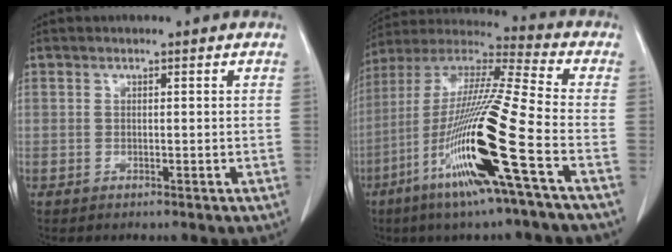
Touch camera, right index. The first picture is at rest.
{"total": 20.7, "force": [-7.7, -0.7, 19.2], "torque": [-0.401, -0.032, -0.157]}